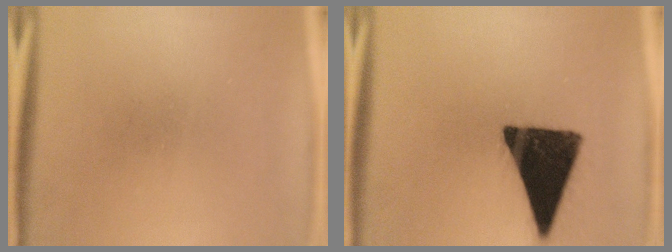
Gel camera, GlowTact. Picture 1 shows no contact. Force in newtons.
{"total": 17.1}